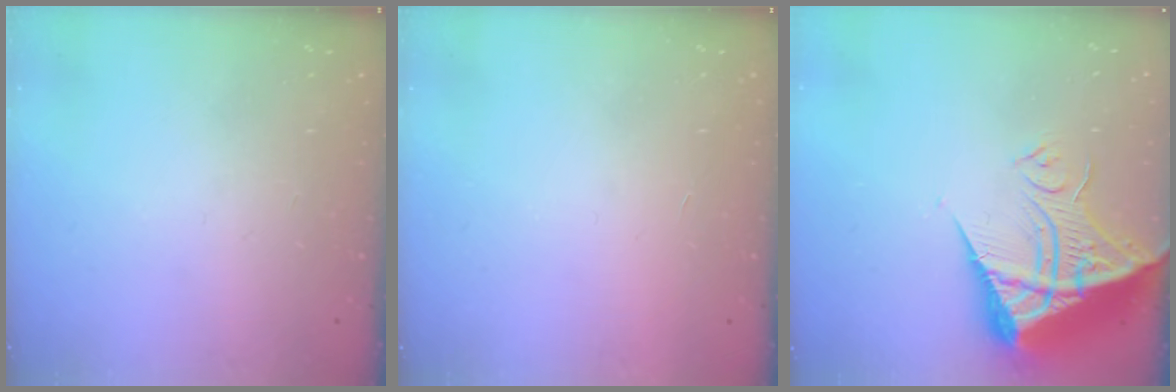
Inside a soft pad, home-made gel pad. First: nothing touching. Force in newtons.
{"total": 1.6, "press": 1.6, "slide": 0.1}
{"total": 13.2, "press": 13.1, "slide": 1.2}